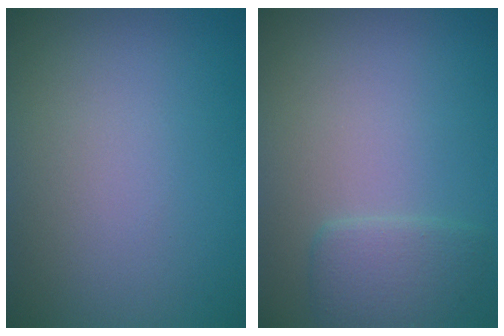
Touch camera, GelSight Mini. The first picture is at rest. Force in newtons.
{"total": 2.0, "press": 2.0, "slide": 0.3}